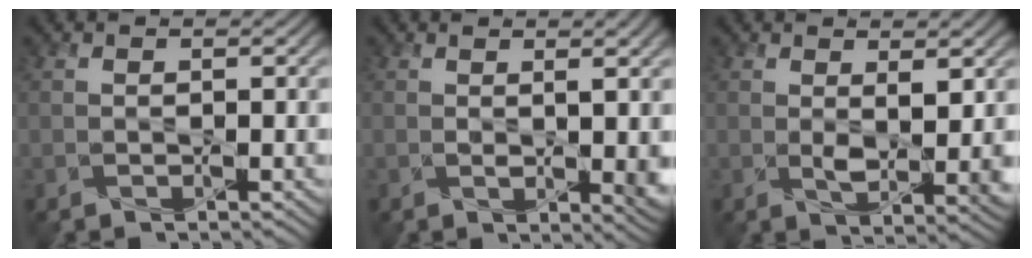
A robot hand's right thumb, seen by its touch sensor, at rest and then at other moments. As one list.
[{"total": 4.7, "force": [0.6, 1.2, 4.5], "torque": [-0.061, -0.003, 0.014]}, {"total": 4.0, "force": [1.0, 1.3, 3.6], "torque": [-0.067, -0.009, 0.021]}]